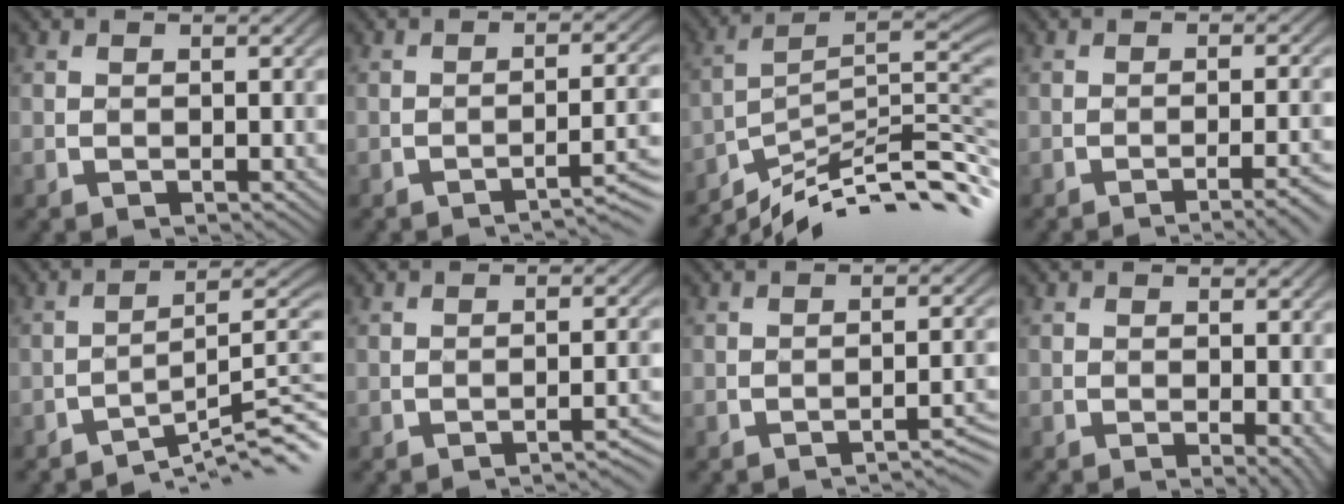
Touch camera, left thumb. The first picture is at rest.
{"total": 4.7, "force": [-2.6, 1.0, 3.8], "torque": [-0.047, 0.015, -0.047]}
{"total": 11.5, "force": [-7.8, 2.1, 8.2], "torque": [-0.126, 0.013, -0.129]}
{"total": 5.5, "force": [-2.9, 1.0, 4.6], "torque": [-0.060, 0.010, -0.042]}
{"total": 8.7, "force": [-5.2, 1.6, 6.7], "torque": [-0.090, 0.006, -0.078]}
{"total": 3.3, "force": [-2.1, 0.6, 2.4], "torque": [-0.024, 0.012, -0.037]}
{"total": 3.5, "force": [-2.5, 0.5, 2.5], "torque": [-0.028, 0.013, -0.044]}
{"total": 1.9, "force": [-0.2, 0.4, 1.9], "torque": [-0.025, -0.004, -0.004]}